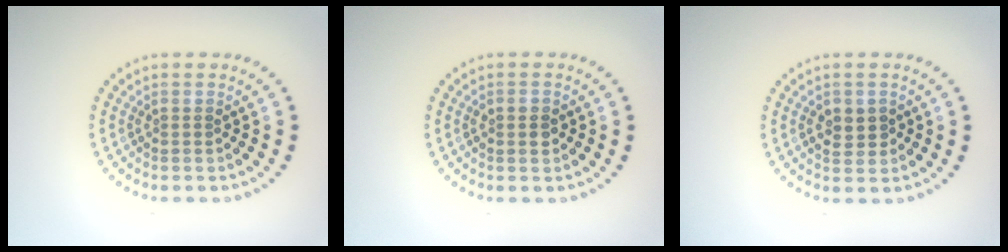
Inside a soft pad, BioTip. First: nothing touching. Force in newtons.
{"total": 1.4, "press": 1.4, "slide": 0.1}
{"total": 2.4, "press": 2.4, "slide": 0.3}